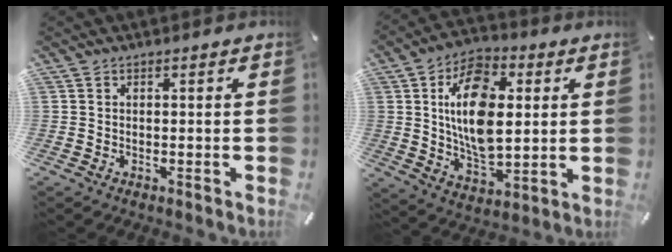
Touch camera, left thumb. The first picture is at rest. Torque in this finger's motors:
{"motor_torque": [0.81, 0.76, 1.95, -0.83, 0.67]}